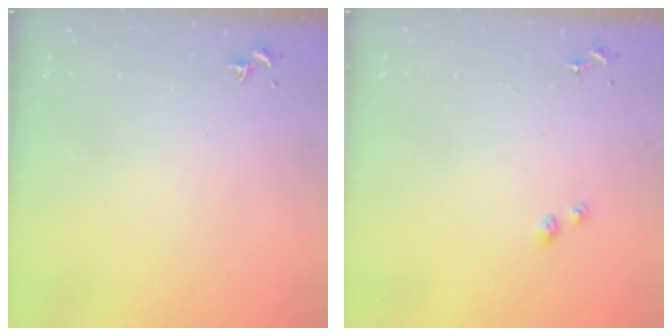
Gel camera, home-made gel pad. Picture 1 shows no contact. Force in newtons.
{"total": 2.3, "press": 2.3, "slide": 0.3}